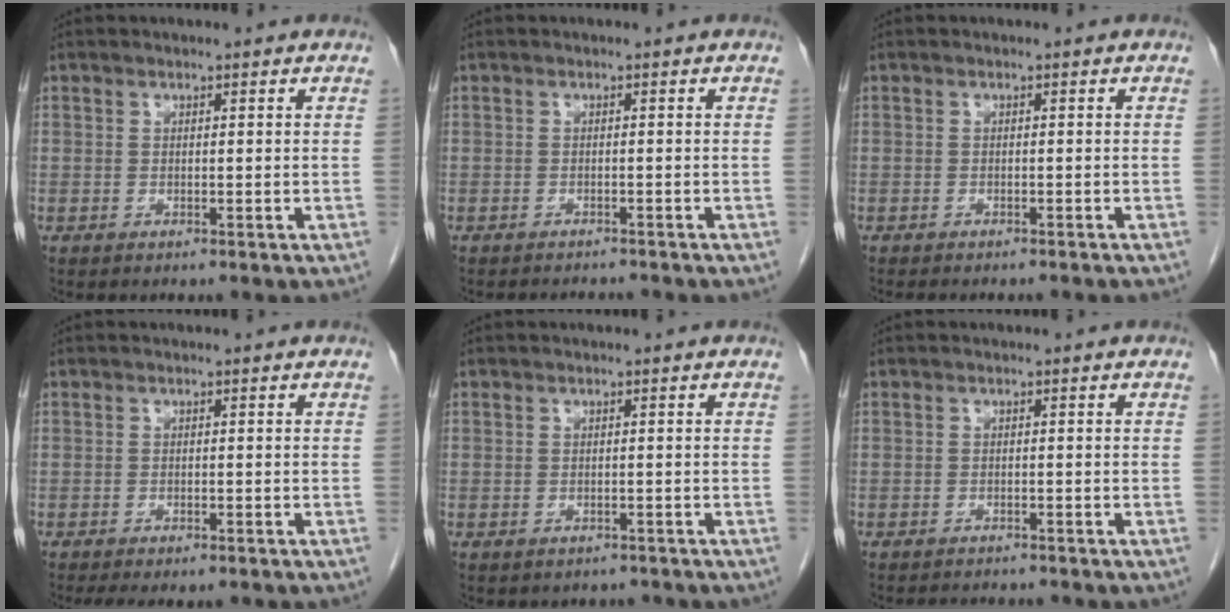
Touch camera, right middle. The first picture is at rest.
{"total": 3.1, "force": [-3.0, 0.4, 0.6], "torque": [-0.008, -0.008, -0.039]}
{"total": 6.9, "force": [-6.1, 1.3, 2.9], "torque": [-0.026, -0.008, -0.072]}
{"total": 7.2, "force": [-6.1, 1.8, 3.2], "torque": [-0.042, -0.009, -0.080]}
{"total": 2.5, "force": [-2.2, 1.1, 0.1], "torque": [-0.004, 0.002, -0.028]}
{"total": 4.0, "force": [-3.9, 0.5, 0.9], "torque": [-0.012, -0.009, -0.052]}